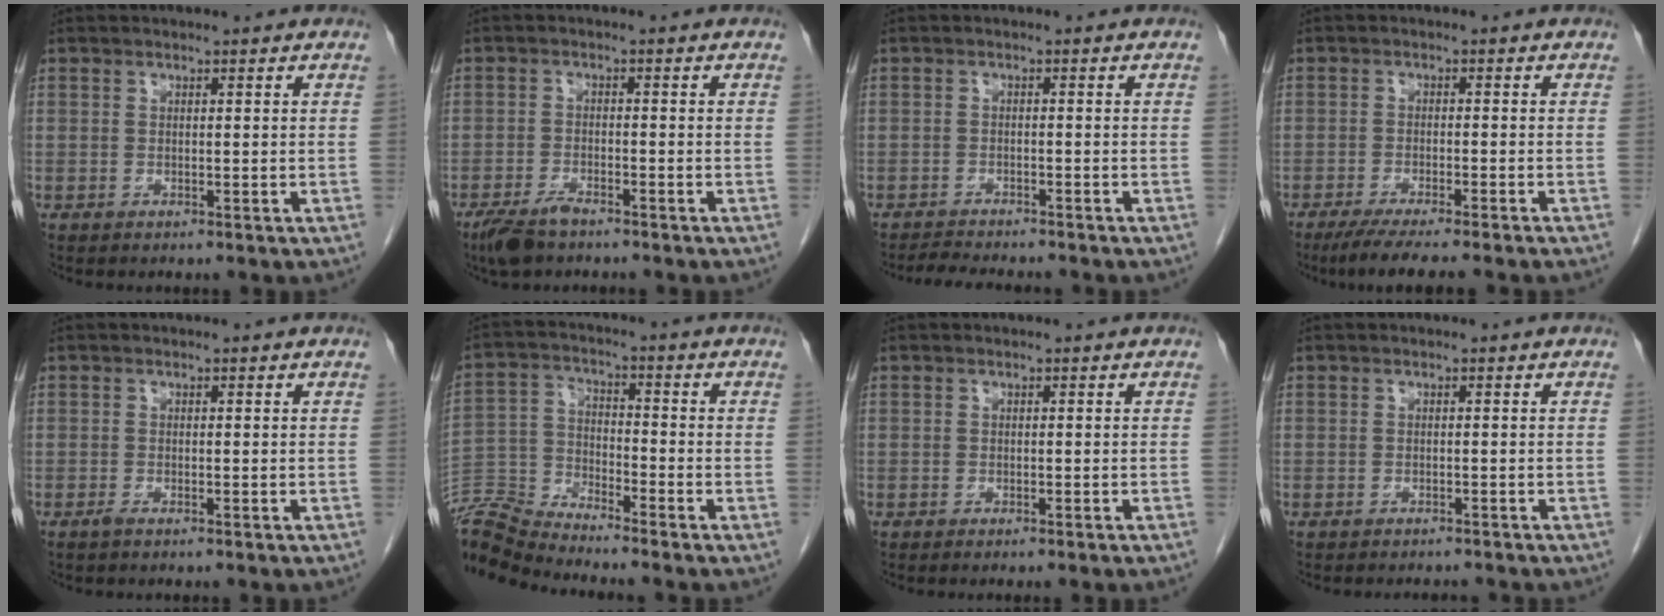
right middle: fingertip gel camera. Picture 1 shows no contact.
{"total": 4.6, "force": [-3.5, 1.3, 2.6], "torque": [-0.055, -0.007, -0.062]}
{"total": 5.2, "force": [-4.9, 0.3, 1.8], "torque": [-0.029, -0.014, -0.076]}
{"total": 8.7, "force": [-7.2, -0.3, 4.9], "torque": [-0.058, -0.021, -0.110]}
{"total": 0.6, "force": [-0.5, 0.0, 0.4], "torque": [-0.011, -0.001, -0.010]}
{"total": 9.6, "force": [-9.4, -1.2, 0.7], "torque": [-0.021, 0.006, -0.187]}
{"total": 1.2, "force": [-0.9, -0.4, 0.6], "torque": [-0.003, 0.005, -0.015]}
{"total": 2.9, "force": [-2.8, 0.3, 0.6], "torque": [-0.007, -0.007, -0.036]}